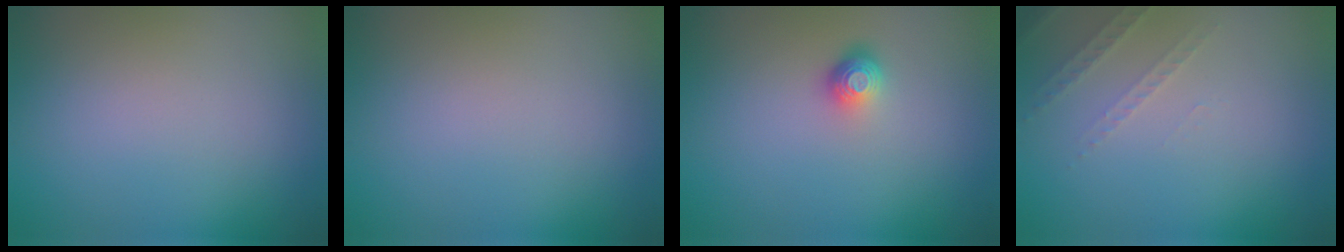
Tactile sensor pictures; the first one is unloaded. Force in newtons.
{"total": 0.0}
{"total": 1.6, "press": 1.1, "slide": 1.2}
{"total": 1.5, "press": 1.4, "slide": 0.4}